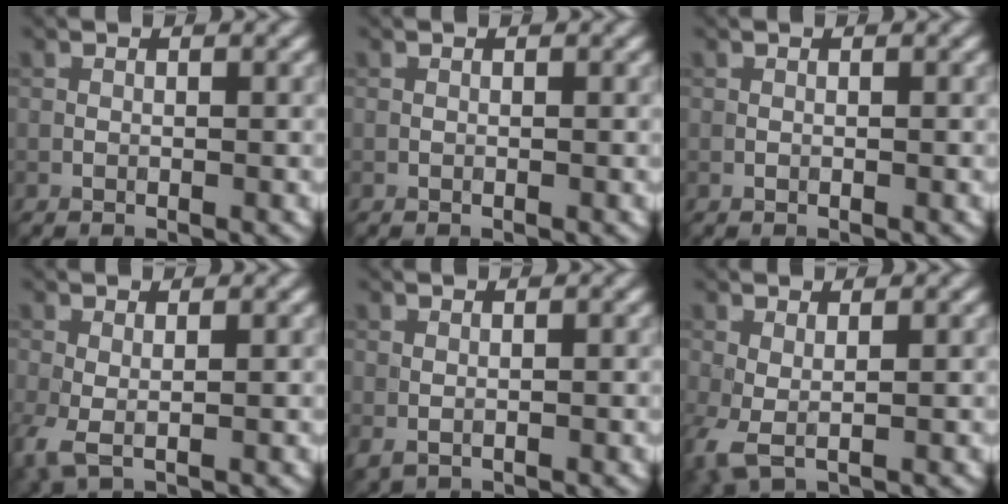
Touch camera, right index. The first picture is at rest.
{"total": 0.0}
{"total": 0.0}
{"total": 2.0, "force": [-0.1, 0.7, 1.9], "torque": [-0.052, -0.004, -0.005]}
{"total": 0.6, "force": [0.1, 0.3, 0.5], "torque": [-0.012, -0.003, 0.006]}
{"total": 2.3, "force": [0.1, 0.9, 2.1], "torque": [-0.059, -0.004, 0.000]}